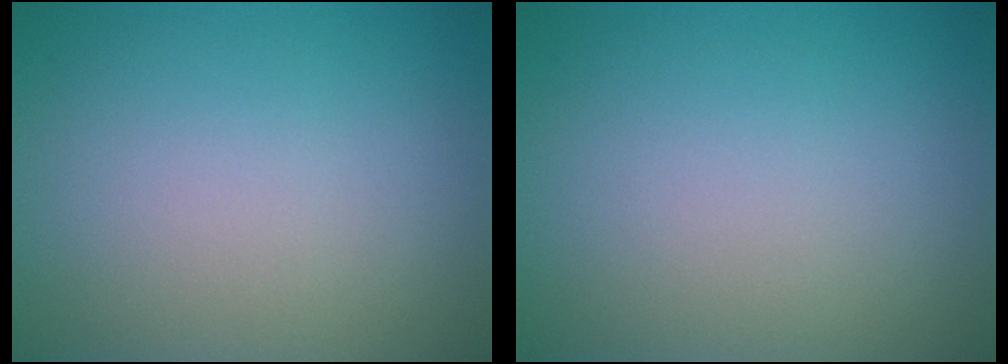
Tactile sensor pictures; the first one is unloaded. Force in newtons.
{"total": 0.0}